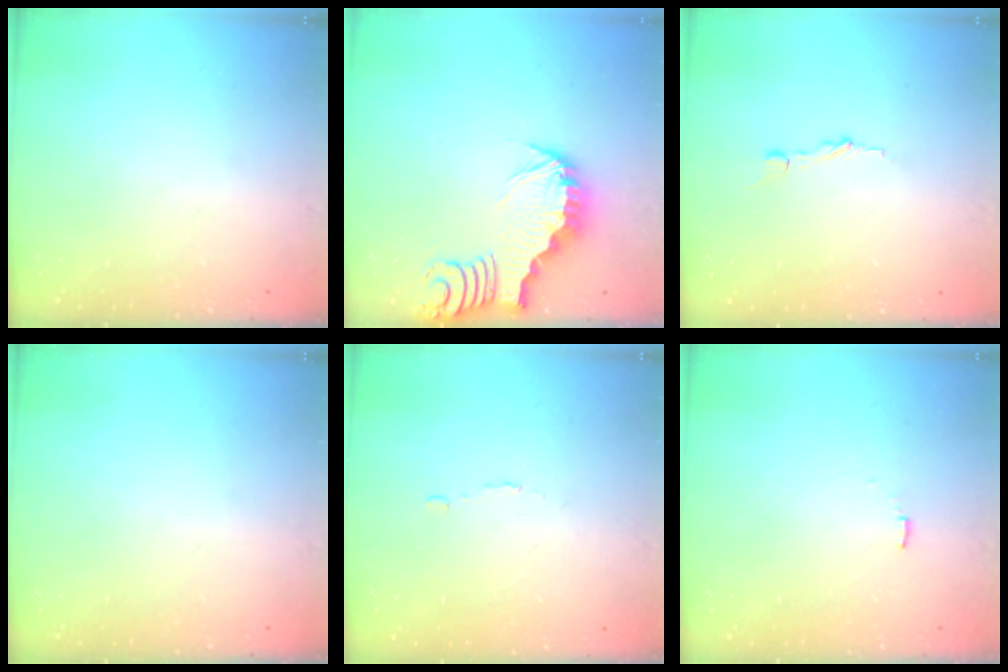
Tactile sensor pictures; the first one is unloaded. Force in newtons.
{"total": 3.1, "press": 3.1, "slide": 0.3}
{"total": 3.6, "press": 3.6, "slide": 0.4}
{"total": 0.0}
{"total": 1.9, "press": 1.9, "slide": 0.1}
{"total": 4.4, "press": 4.4, "slide": 0.4}